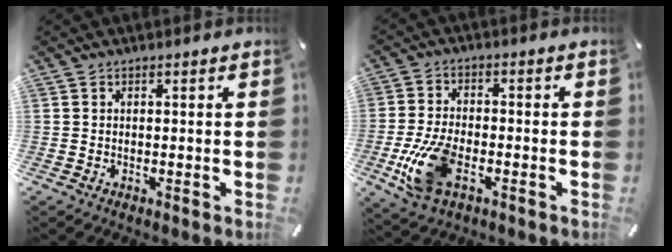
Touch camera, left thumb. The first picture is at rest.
{"total": 12.4, "force": [-4.1, 7.0, 9.4], "torque": [-0.206, 0.001, -0.072]}